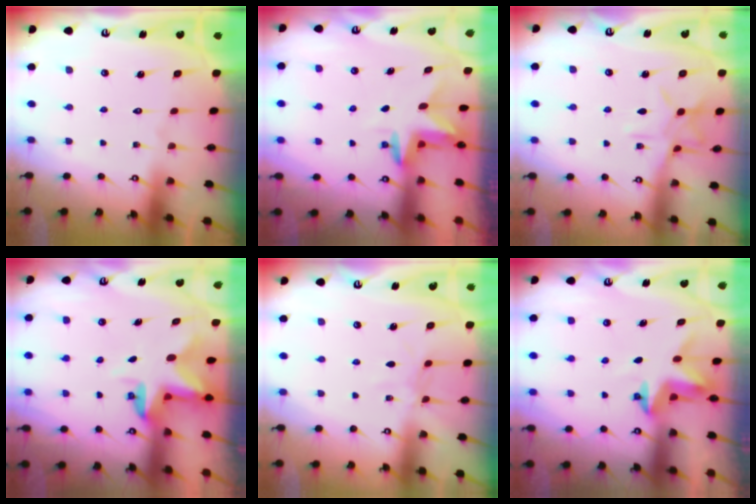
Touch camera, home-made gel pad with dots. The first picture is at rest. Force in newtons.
{"total": 3.2, "press": 3.2, "slide": 0.3}
{"total": 8.1, "press": 8.1, "slide": 0.2}
{"total": 3.3, "press": 3.3, "slide": 0.1}
{"total": 4.7, "press": 4.7, "slide": 0.4}
{"total": 3.2, "press": 3.2, "slide": 0.1}